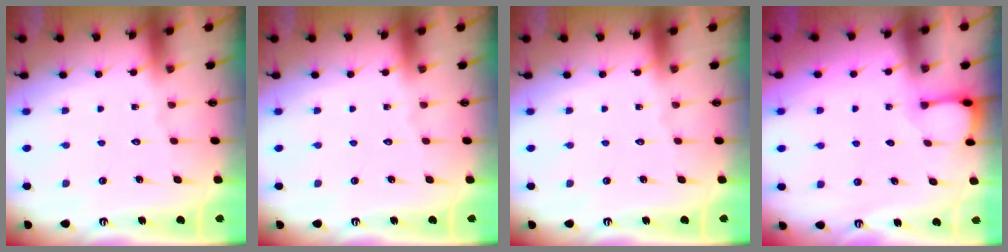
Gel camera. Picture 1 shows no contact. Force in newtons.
{"total": 0.0}
{"total": 0.0}
{"total": 1.9, "press": 1.9, "slide": 0.2}